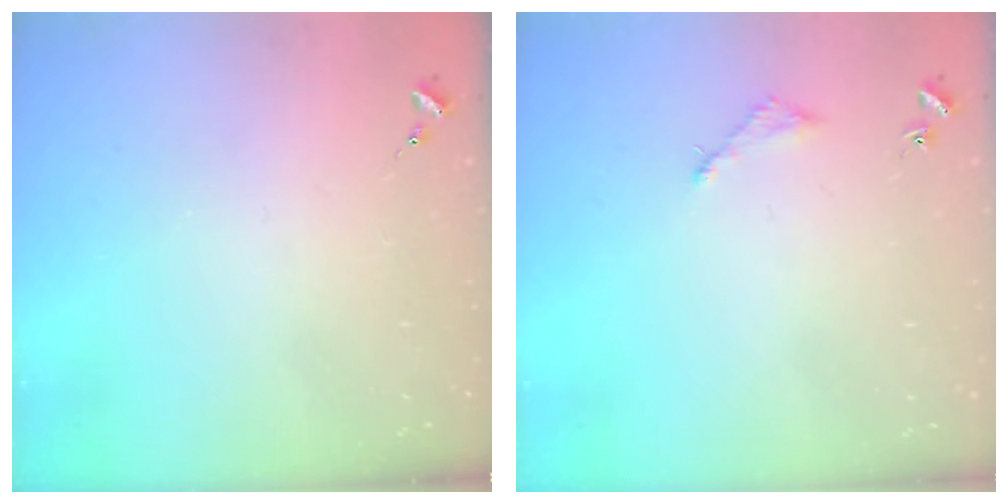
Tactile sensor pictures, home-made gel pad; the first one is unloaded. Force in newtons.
{"total": 3.0, "press": 3.0, "slide": 0.4}